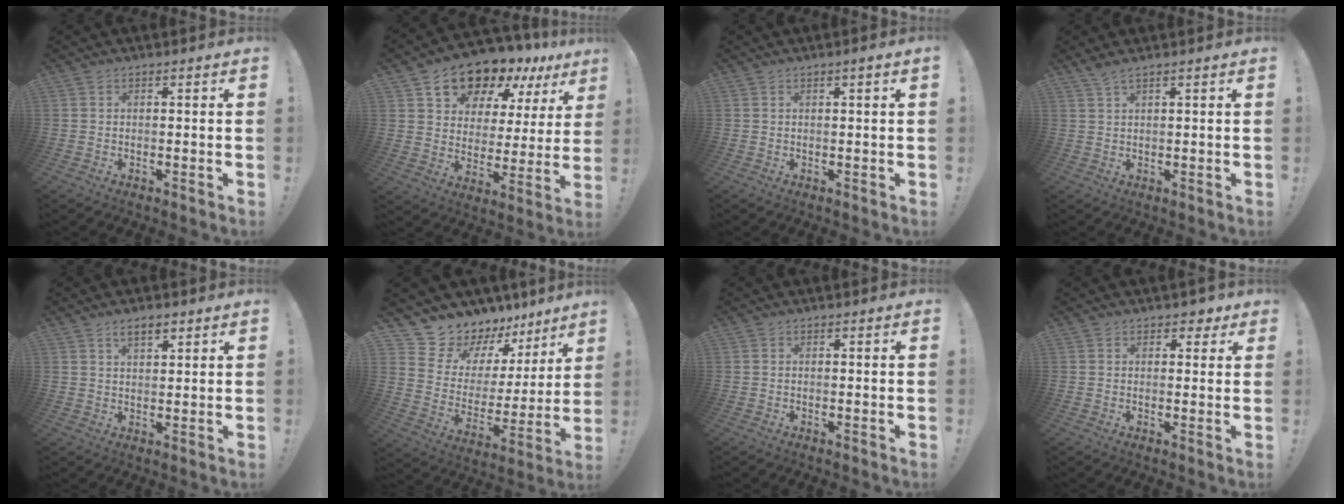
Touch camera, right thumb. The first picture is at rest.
{"total": 15.1, "force": [13.0, 6.4, 4.1], "torque": [-0.067, -0.112, 0.232]}
{"total": 1.4, "force": [0.4, -0.3, 1.3], "torque": [-0.020, -0.003, 0.005]}
{"total": 2.5, "force": [1.9, 0.2, 1.5], "torque": [-0.034, -0.008, 0.035]}
{"total": 4.4, "force": [2.8, 2.0, 2.7], "torque": [-0.041, -0.011, 0.048]}
{"total": 12.1, "force": [11.1, 4.8, 0.1], "torque": [-0.007, -0.114, 0.211]}
{"total": 0.0}
{"total": 3.1, "force": [1.9, 2.3, 1.0], "torque": [0.000, -0.009, 0.030]}